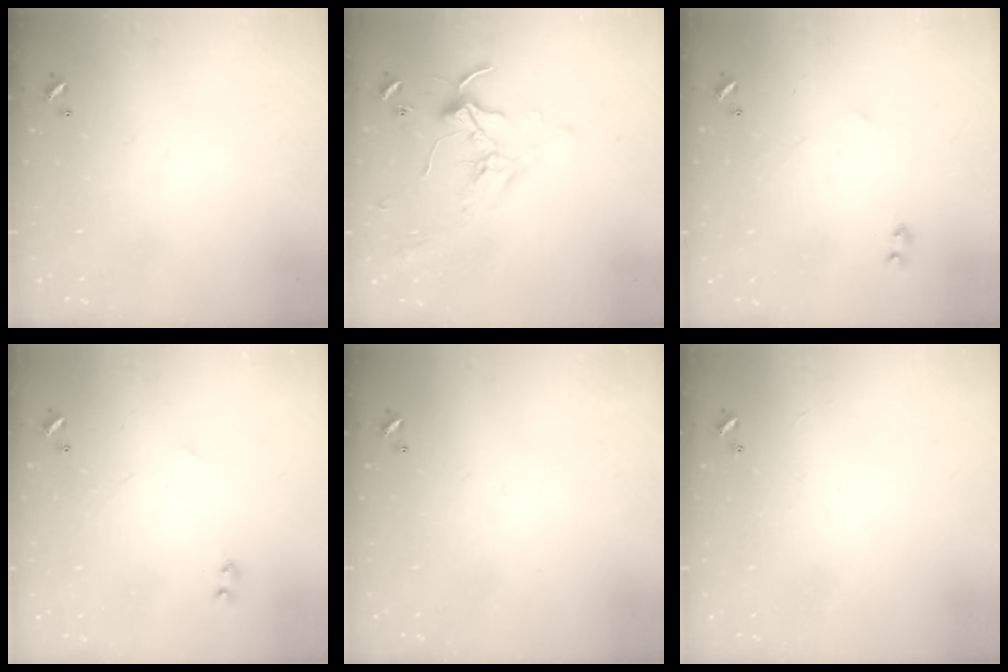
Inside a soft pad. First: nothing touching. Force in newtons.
{"total": 1.7, "press": 1.6, "slide": 0.2}
{"total": 2.3, "press": 2.3, "slide": 0.3}
{"total": 2.3, "press": 2.3, "slide": 0.3}
{"total": 0.0}
{"total": 1.2, "press": 1.1, "slide": 0.4}